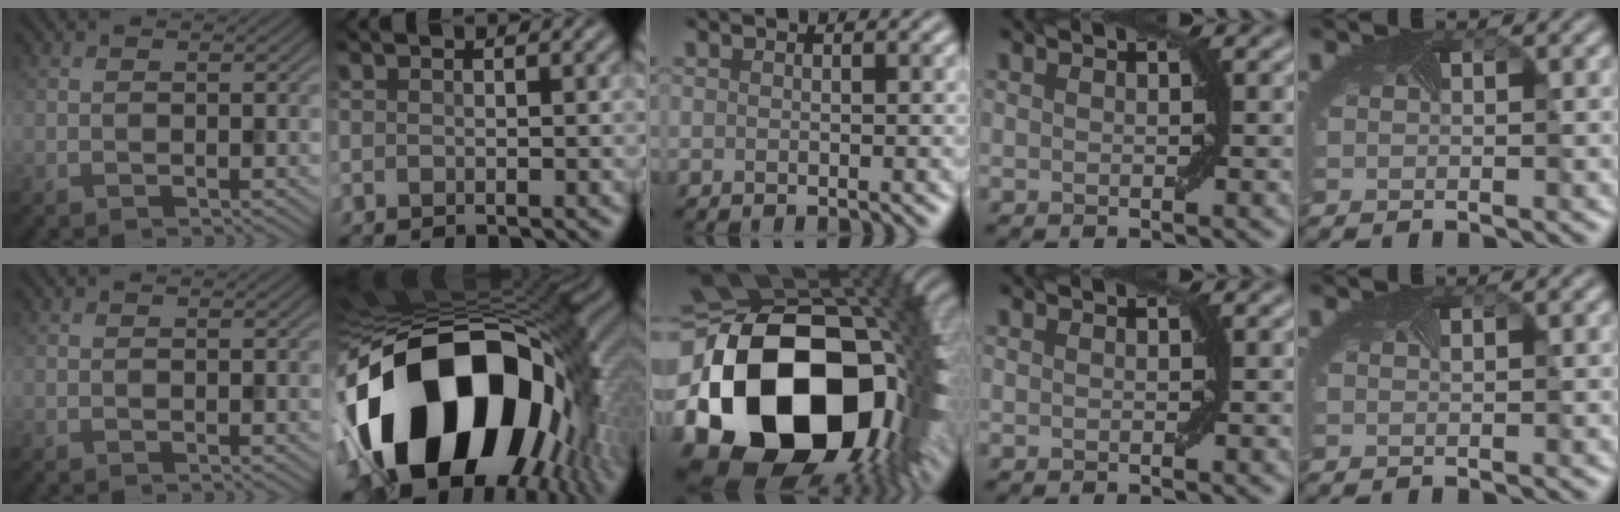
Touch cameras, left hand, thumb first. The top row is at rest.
{"index": {"total": 20.6, "force": [-5.7, 12.6, 15.2], "torque": [-0.296, -0.047, -0.070]}, "middle": {"total": 21.3, "force": [-4.0, 15.3, 14.3], "torque": [-0.288, -0.077, -0.018]}}